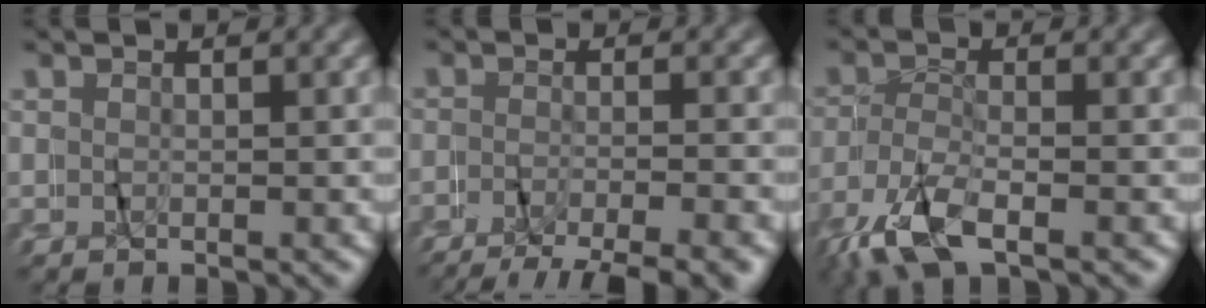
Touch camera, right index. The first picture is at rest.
{"total": 5.8, "force": [-5.1, 1.1, 2.6], "torque": [-0.035, -0.014, -0.076]}
{"total": 4.0, "force": [-3.2, 1.1, 2.2], "torque": [-0.065, -0.007, -0.048]}